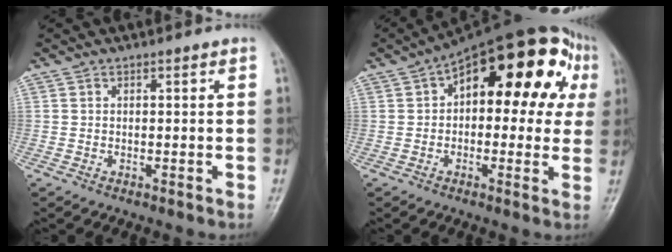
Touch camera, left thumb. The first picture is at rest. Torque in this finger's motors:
{"motor_torque": [0.80, 3.16, 1.53, 0.17, 0.30]}